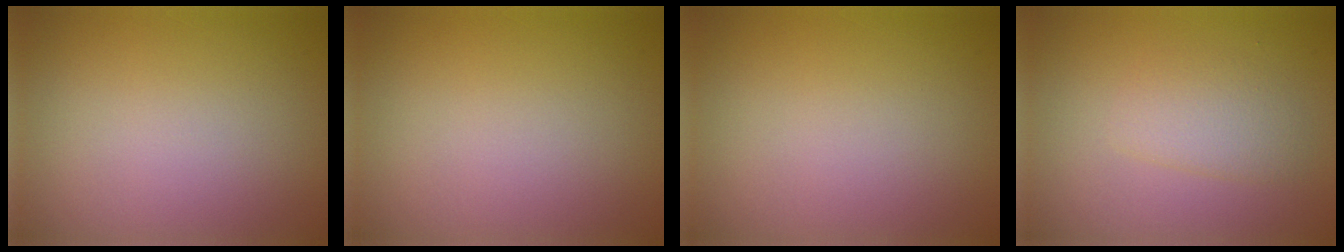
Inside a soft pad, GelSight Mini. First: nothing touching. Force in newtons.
{"total": 0.0}
{"total": 0.0}
{"total": 2.2, "press": 2.2, "slide": 0.1}